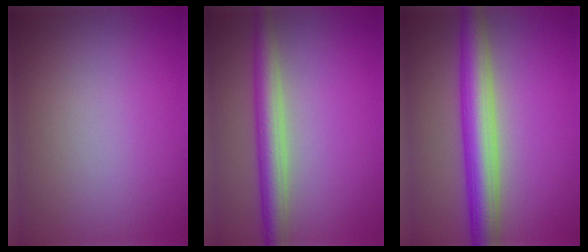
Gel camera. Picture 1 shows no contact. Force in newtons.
{"total": 4.4, "press": 4.4, "slide": 0.1}
{"total": 6.4, "press": 6.4, "slide": 0.2}